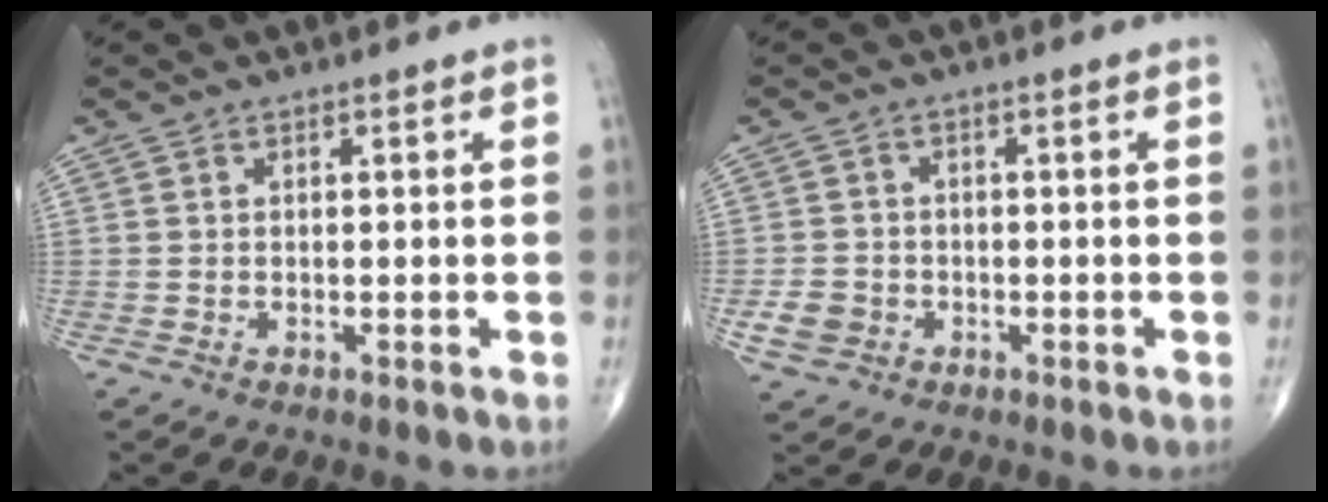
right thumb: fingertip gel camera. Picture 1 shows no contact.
{"total": 4.1, "force": [-1.4, 3.5, 1.5], "torque": [-0.021, 0.008, -0.022]}